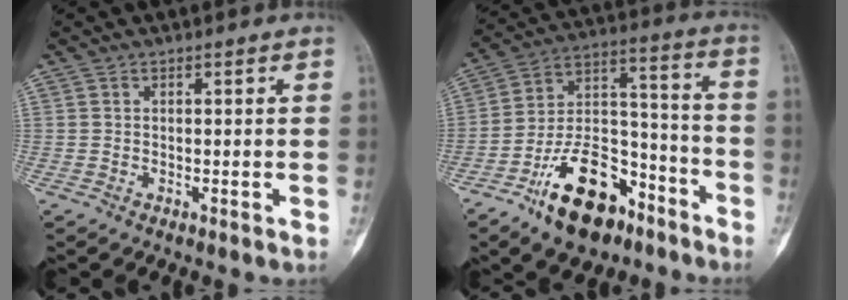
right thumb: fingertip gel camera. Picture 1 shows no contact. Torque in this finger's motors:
{"motor_torque": [2.17, 1.31, 1.40, -1.37, 0.51]}